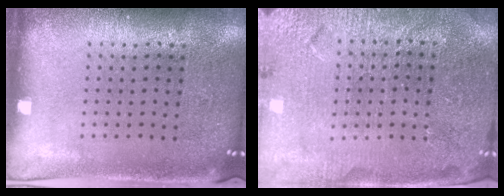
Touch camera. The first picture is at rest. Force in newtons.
{"total": 4.0, "press": 3.8, "slide": 1.0}